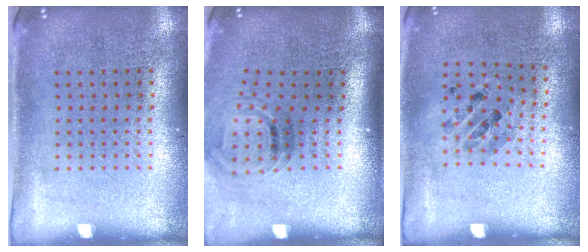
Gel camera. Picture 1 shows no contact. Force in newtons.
{"total": 1.2, "press": 0.9, "slide": 0.8}
{"total": 0.8, "press": 0.8, "slide": 0.3}